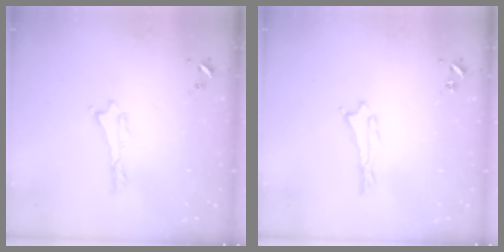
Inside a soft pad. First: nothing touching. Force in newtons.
{"total": 0.5, "press": 0.5, "slide": 0.2}